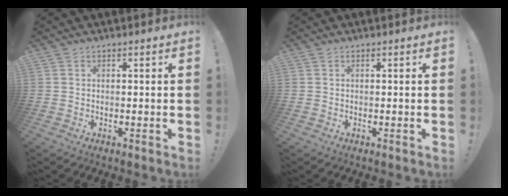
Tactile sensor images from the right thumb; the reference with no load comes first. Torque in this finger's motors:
{"motor_torque": [-0.02, 0.03, 0.06, -0.07, 0.02]}